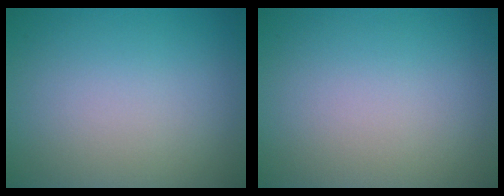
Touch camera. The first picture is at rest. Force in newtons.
{"total": 0.0}